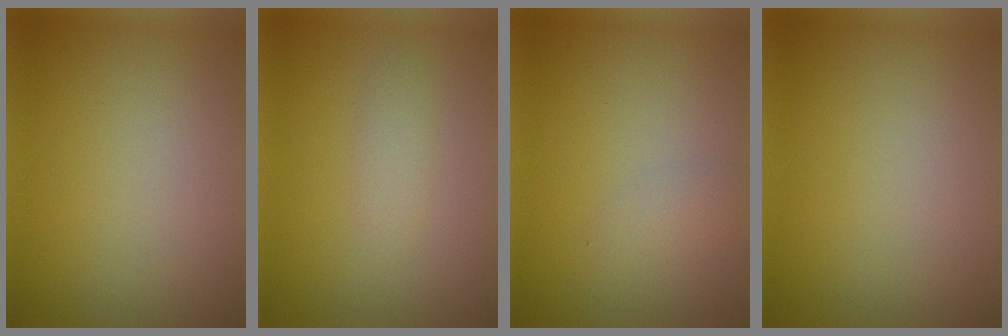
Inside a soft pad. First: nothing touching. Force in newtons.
{"total": 1.4, "press": 1.4, "slide": 0.1}
{"total": 1.1, "press": 1.1, "slide": 0.1}
{"total": 0.0}